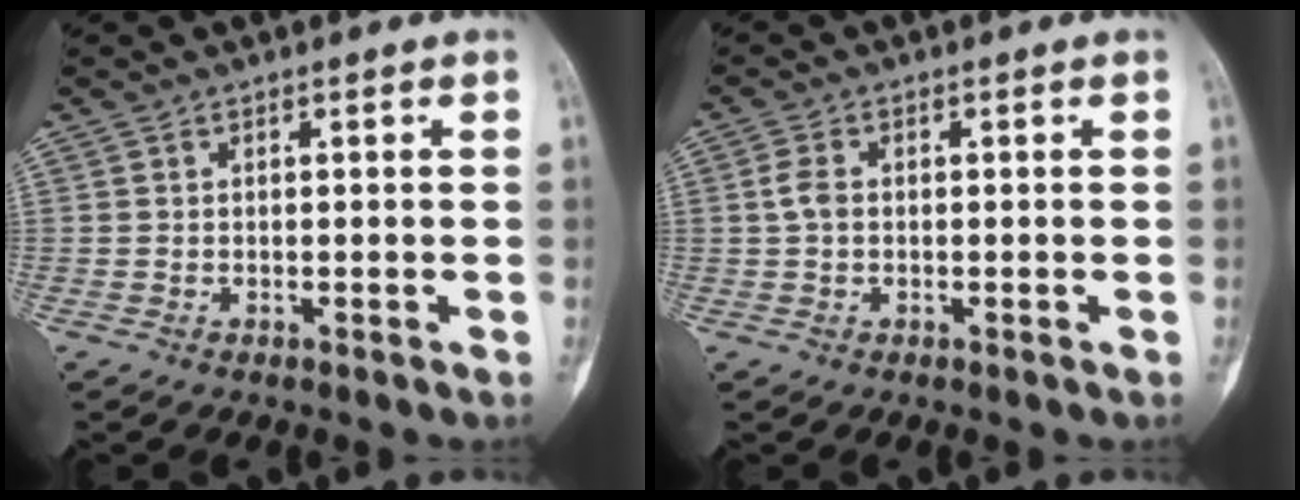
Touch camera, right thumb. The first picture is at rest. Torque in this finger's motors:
{"motor_torque": [0.25, 0.12, 0.30, -0.30, 0.16]}